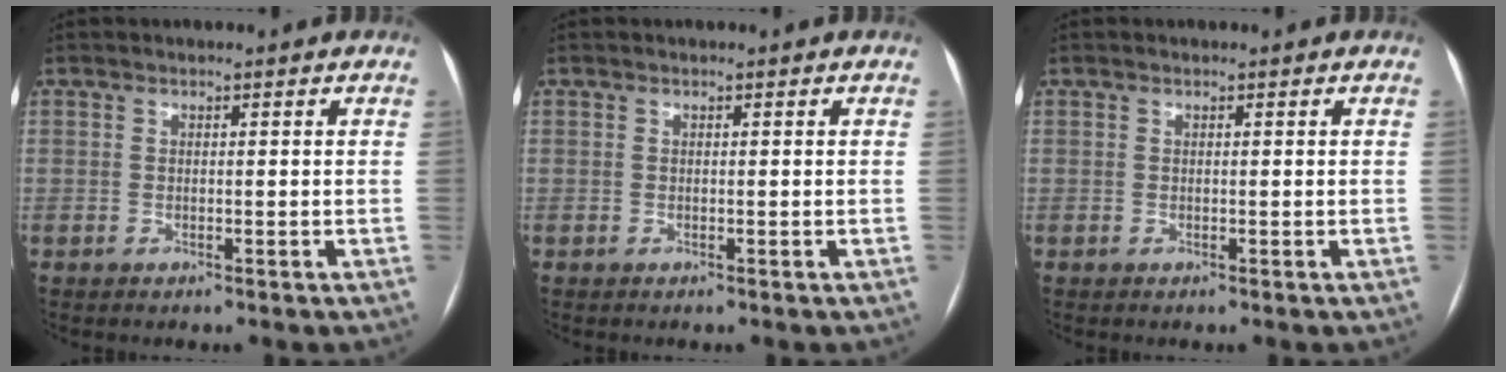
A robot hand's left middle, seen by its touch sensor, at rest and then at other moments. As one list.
[{"total": 0.0}, {"total": 0.0}]